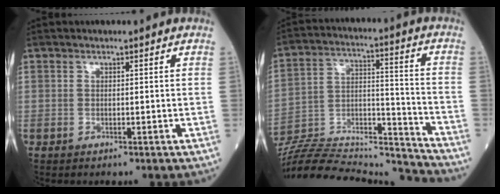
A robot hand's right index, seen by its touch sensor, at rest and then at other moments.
{"total": 22.8, "force": [-22.0, 0.6, 6.1], "torque": [-0.128, 0.013, -0.354]}